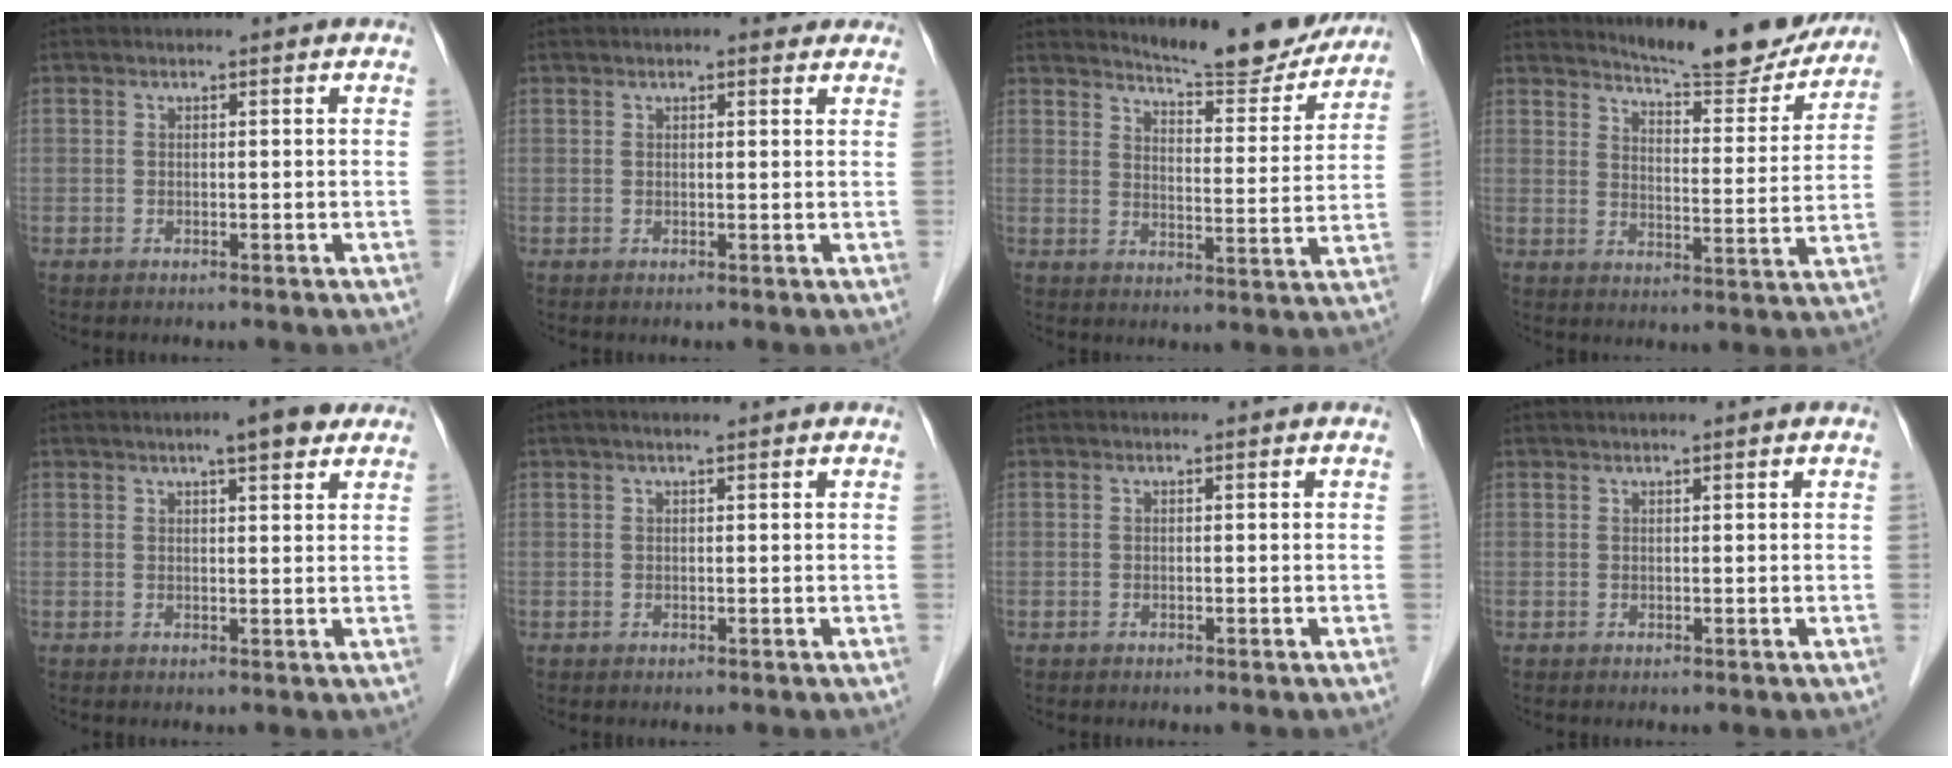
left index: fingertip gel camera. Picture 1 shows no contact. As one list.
[{"total": 3.3, "force": [2.6, 1.1, 1.8], "torque": [-0.018, 0.018, 0.029]}, {"total": 11.8, "force": [11.3, 1.5, 2.8], "torque": [-0.035, -0.023, 0.145]}, {"total": 12.8, "force": [12.3, 1.6, 3.4], "torque": [-0.044, -0.026, 0.157]}, {"total": 5.2, "force": [3.6, 0.8, 3.6], "torque": [-0.049, 0.013, 0.048]}, {"total": 2.0, "force": [1.5, 0.1, 1.4], "torque": [-0.022, 0.019, 0.023]}, {"total": 0.0}, {"total": 1.8, "force": [1.5, -0.1, 1.0], "torque": [-0.010, 0.024, 0.026]}]